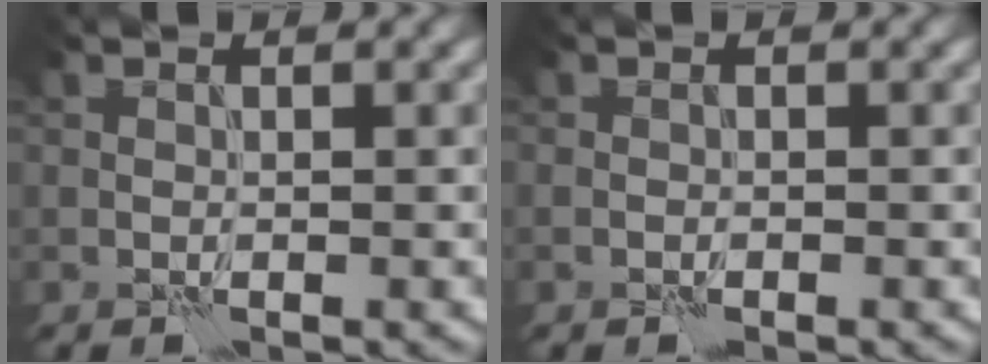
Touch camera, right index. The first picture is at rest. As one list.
[{"total": 0.0}]